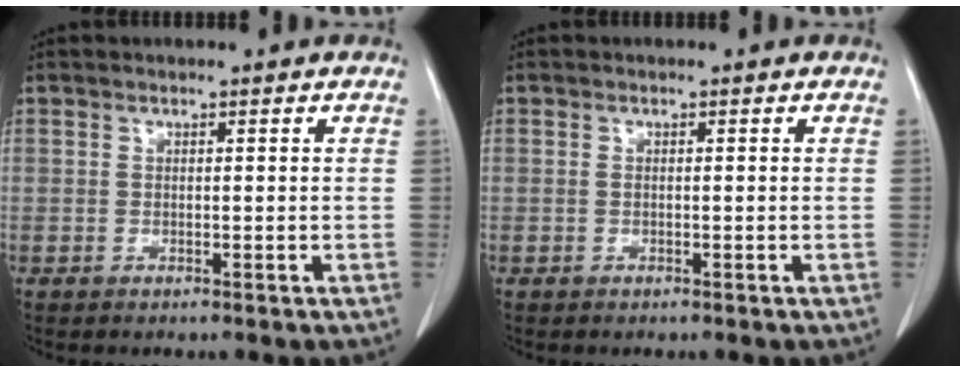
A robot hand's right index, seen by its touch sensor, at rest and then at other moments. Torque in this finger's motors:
{"motor_torque": [-0.19, 0.00, -0.03, -0.01]}